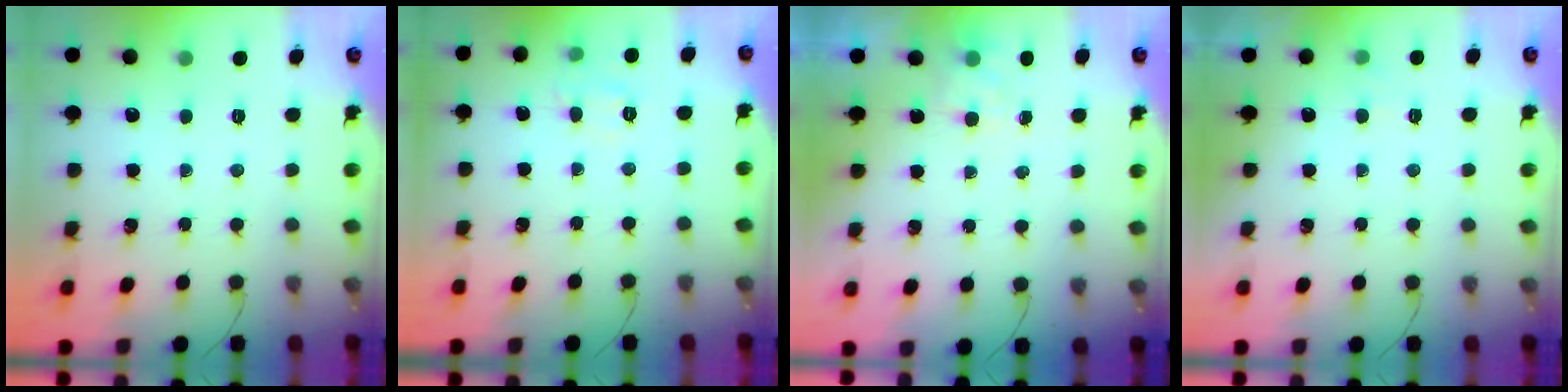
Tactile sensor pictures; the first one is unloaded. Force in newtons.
{"total": 7.6, "press": 7.5, "slide": 1.0}
{"total": 4.7, "press": 4.5, "slide": 1.3}
{"total": 2.3, "press": 2.0, "slide": 1.2}